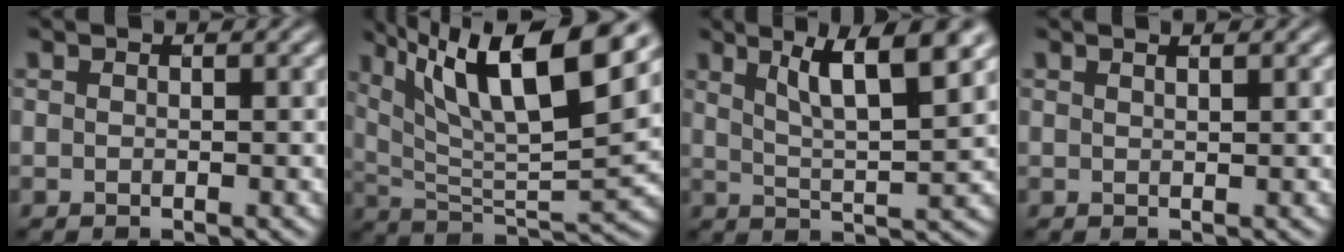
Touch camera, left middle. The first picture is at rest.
{"total": 13.6, "force": [7.3, 3.9, 10.8], "torque": [-0.187, 0.002, 0.128]}
{"total": 7.7, "force": [3.5, 1.9, 6.5], "torque": [-0.102, 0.007, 0.061]}
{"total": 1.4, "force": [0.9, 0.5, 1.0], "torque": [0.002, 0.007, -0.005]}